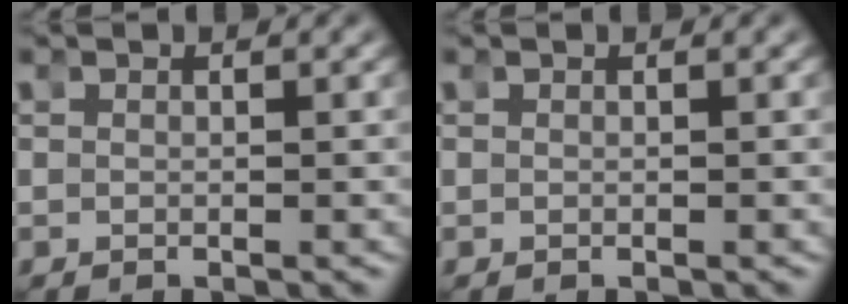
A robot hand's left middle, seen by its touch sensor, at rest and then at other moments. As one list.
[{"total": 0.0}]